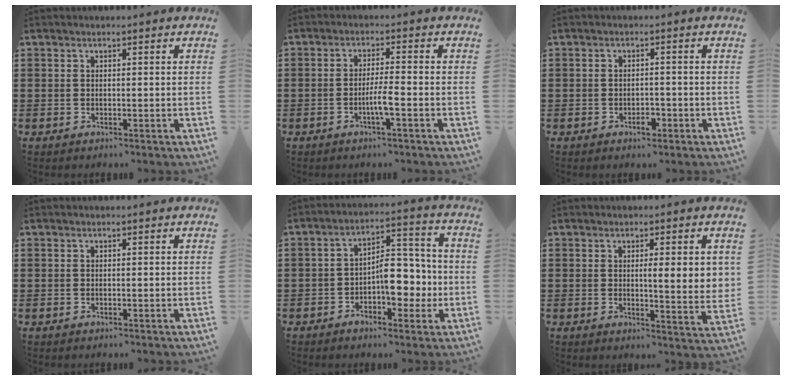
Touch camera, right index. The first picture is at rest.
{"total": 3.7, "force": [-1.5, 0.0, 3.4], "torque": [-0.068, -0.007, -0.031]}
{"total": 2.1, "force": [-1.2, 1.0, 1.4], "torque": [-0.029, 0.001, -0.024]}
{"total": 0.0}
{"total": 7.7, "force": [-1.6, 4.6, 6.0], "torque": [-0.074, 0.003, -0.033]}
{"total": 5.0, "force": [1.0, 0.7, 4.9], "torque": [-0.078, -0.008, 0.010]}